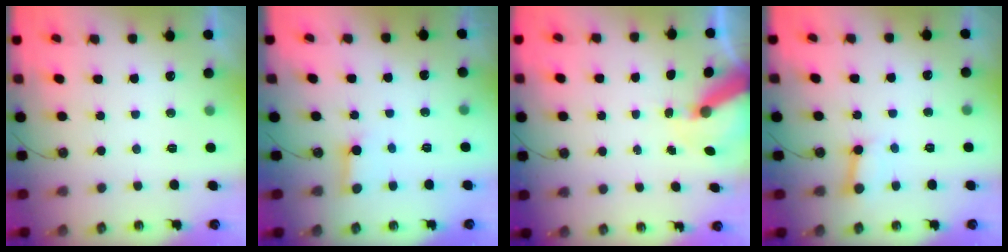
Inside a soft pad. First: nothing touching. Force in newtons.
{"total": 2.8, "press": 2.7, "slide": 0.3}
{"total": 8.9, "press": 8.8, "slide": 1.2}
{"total": 3.1, "press": 3.1, "slide": 0.1}